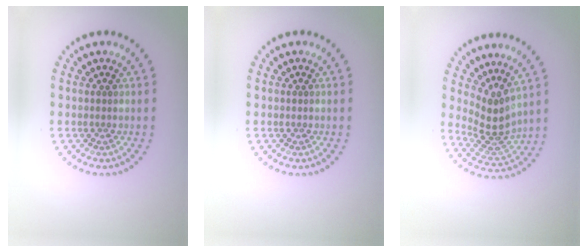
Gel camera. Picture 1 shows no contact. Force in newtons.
{"total": 0.0}
{"total": 3.4, "press": 2.4, "slide": 2.5}